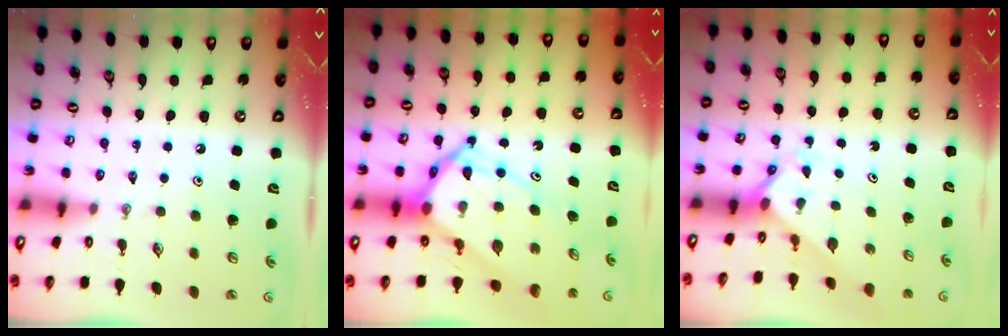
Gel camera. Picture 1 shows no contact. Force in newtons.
{"total": 13.1, "press": 13.1, "slide": 1.4}
{"total": 2.0, "press": 2.0, "slide": 0.2}